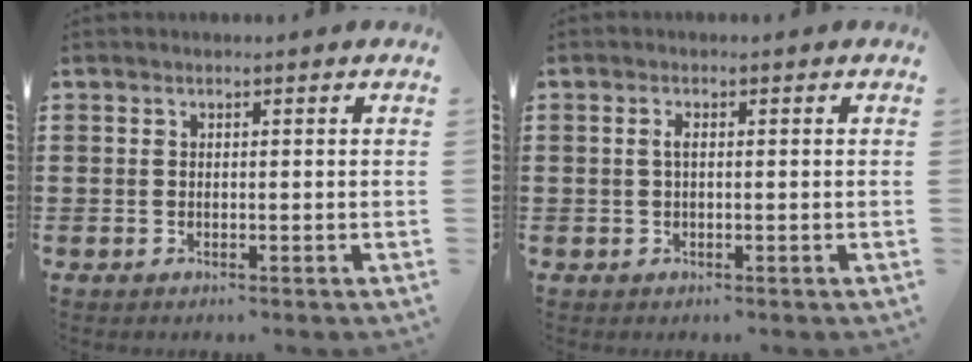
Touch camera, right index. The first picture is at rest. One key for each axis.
{"total": 1.3, "fx": 0.0, "fy": 0.4, "fz": 1.2, "tx": -0.023, "ty": 0.002, "tz": -0.001}